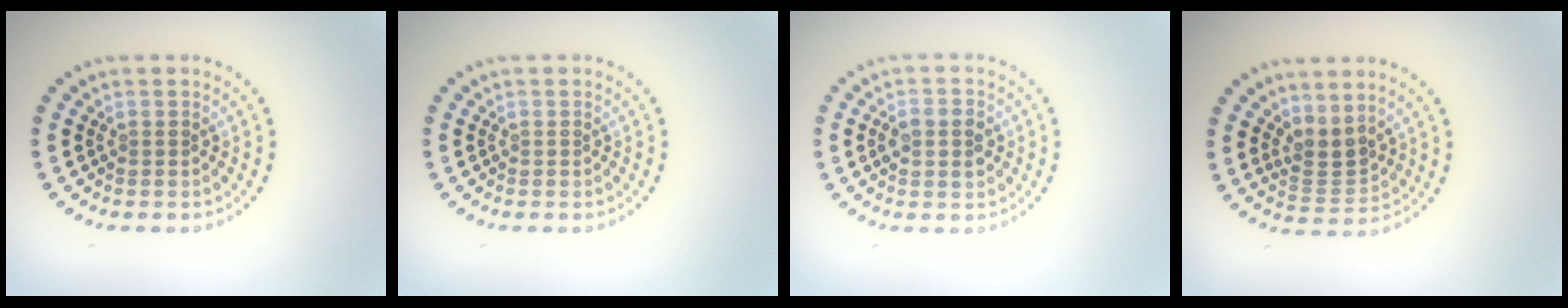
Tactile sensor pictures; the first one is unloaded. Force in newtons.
{"total": 0.0}
{"total": 2.8, "press": 2.8, "slide": 0.0}
{"total": 2.5, "press": 1.9, "slide": 1.6}